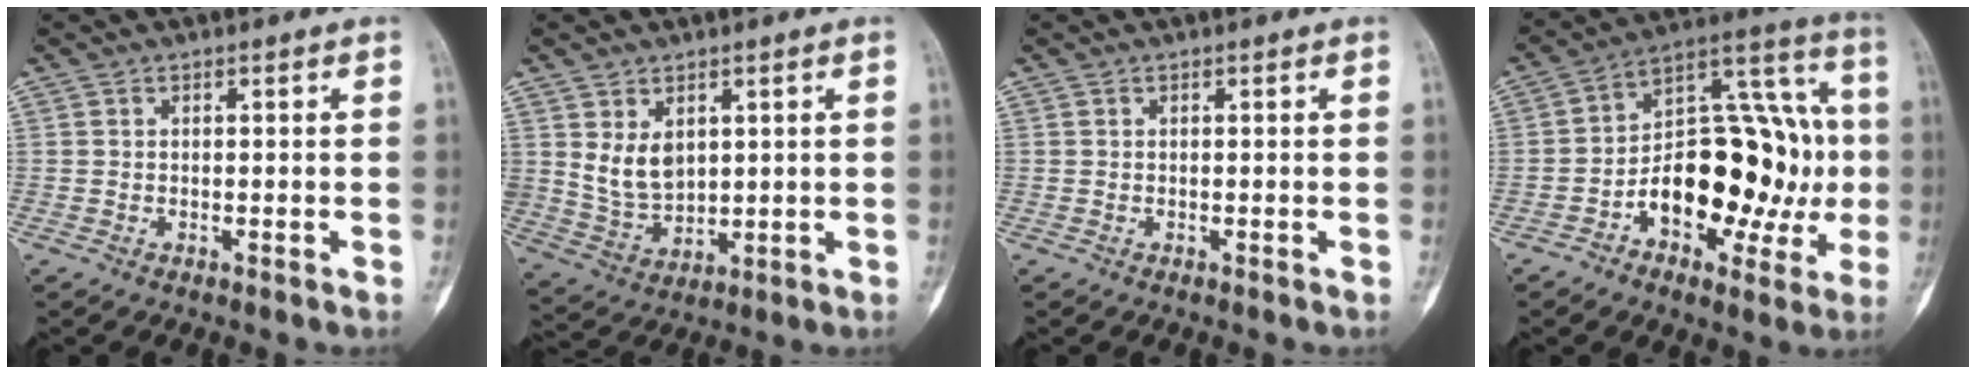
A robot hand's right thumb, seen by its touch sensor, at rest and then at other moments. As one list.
[{"total": 7.6, "force": [2.5, 5.3, 4.7], "torque": [-0.072, -0.022, 0.067]}, {"total": 0.0}, {"total": 23.6, "force": [-3.4, 13.6, 19.0], "torque": [-0.240, 0.054, -0.044]}]